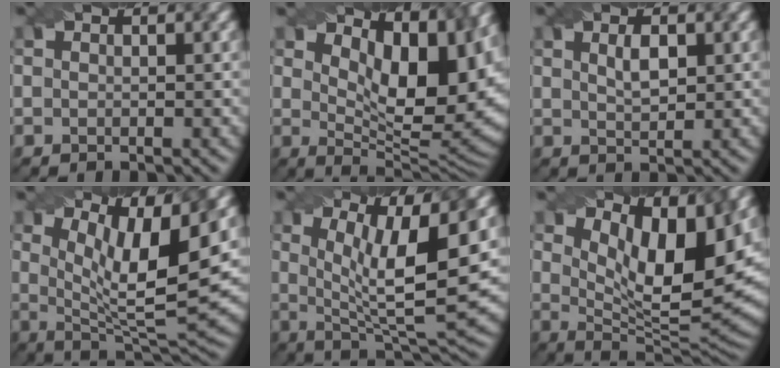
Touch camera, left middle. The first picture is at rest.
{"total": 12.0, "force": [5.0, 5.1, 9.7], "torque": [-0.131, 0.000, 0.083]}
{"total": 2.0, "force": [0.8, 0.8, 1.6], "torque": [-0.031, 0.000, 0.017]}
{"total": 10.4, "force": [3.9, 2.8, 9.2], "torque": [-0.144, -0.003, 0.068]}
{"total": 10.2, "force": [2.3, 2.6, 9.6], "torque": [-0.152, -0.003, 0.042]}
{"total": 10.8, "force": [4.9, 3.6, 8.9], "torque": [-0.146, -0.005, 0.086]}